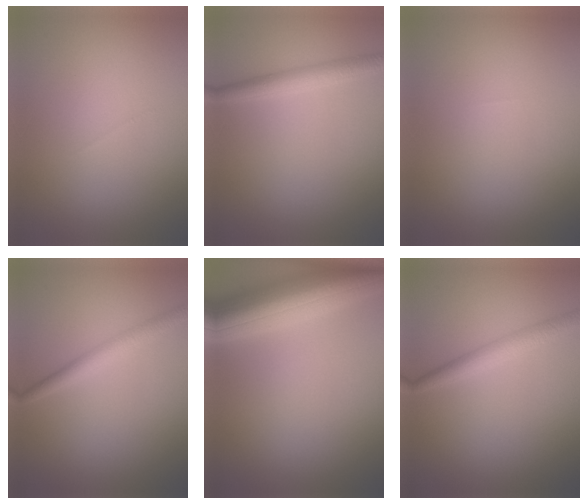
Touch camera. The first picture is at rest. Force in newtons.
{"total": 2.4, "press": 2.4, "slide": 0.1}
{"total": 0.0}
{"total": 2.4, "press": 2.4, "slide": 0.1}
{"total": 9.4, "press": 9.4, "slide": 0.5}
{"total": 2.5, "press": 2.5, "slide": 0.0}